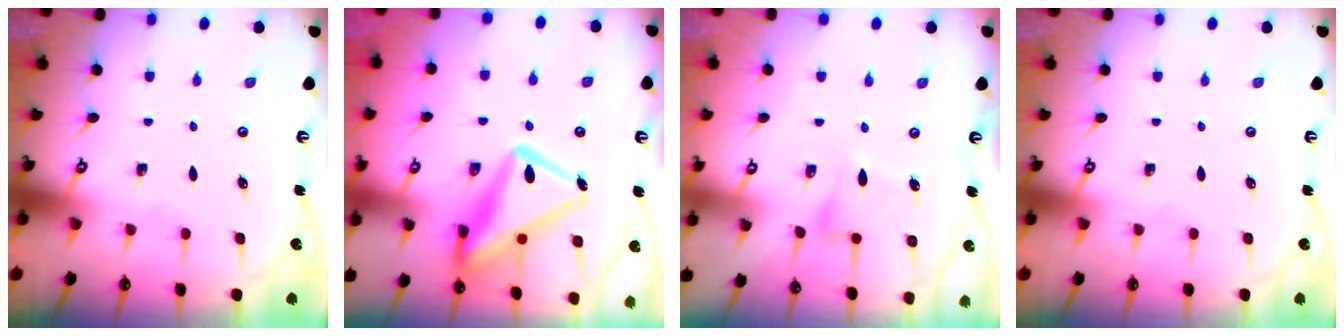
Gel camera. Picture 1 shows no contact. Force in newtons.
{"total": 19.6, "press": 19.6, "slide": 1.5}
{"total": 10.8, "press": 10.8, "slide": 0.6}
{"total": 0.0}